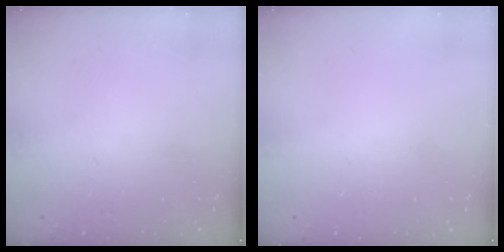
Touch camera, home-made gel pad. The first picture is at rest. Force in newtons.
{"total": 0.0}